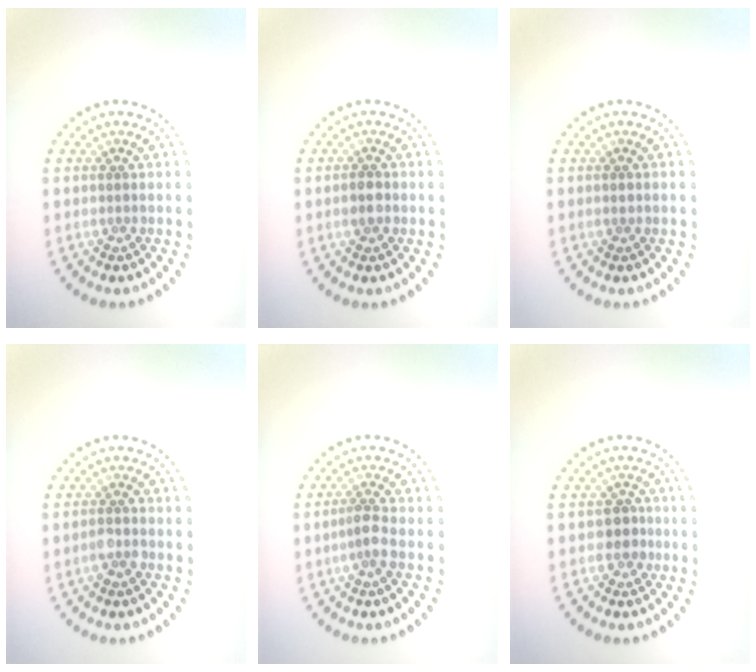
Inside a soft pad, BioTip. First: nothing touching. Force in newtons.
{"total": 1.5, "press": 1.5, "slide": 0.3}
{"total": 0.5, "press": 0.5, "slide": 0.2}
{"total": 1.4, "press": 1.3, "slide": 0.6}
{"total": 1.7, "press": 1.4, "slide": 1.0}
{"total": 1.9, "press": 1.5, "slide": 1.2}